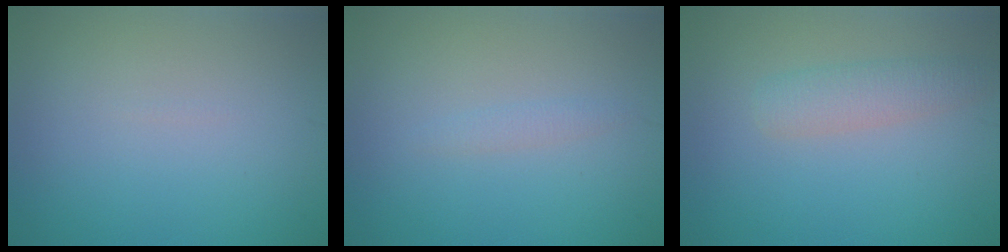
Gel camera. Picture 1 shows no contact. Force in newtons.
{"total": 0.9, "press": 0.9, "slide": 0.0}
{"total": 2.6, "press": 2.6, "slide": 0.2}